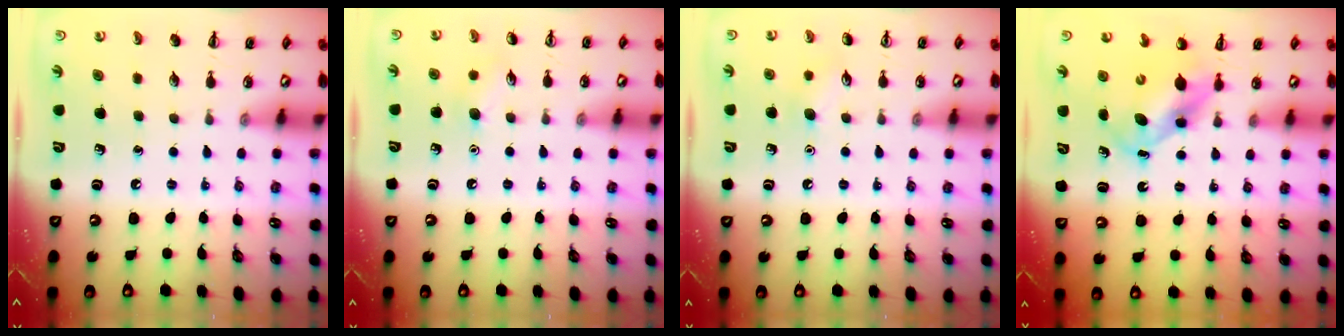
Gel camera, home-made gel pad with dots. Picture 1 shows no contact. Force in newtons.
{"total": 6.6, "press": 6.3, "slide": 1.9}
{"total": 7.6, "press": 7.4, "slide": 1.8}
{"total": 6.0, "press": 5.9, "slide": 0.7}